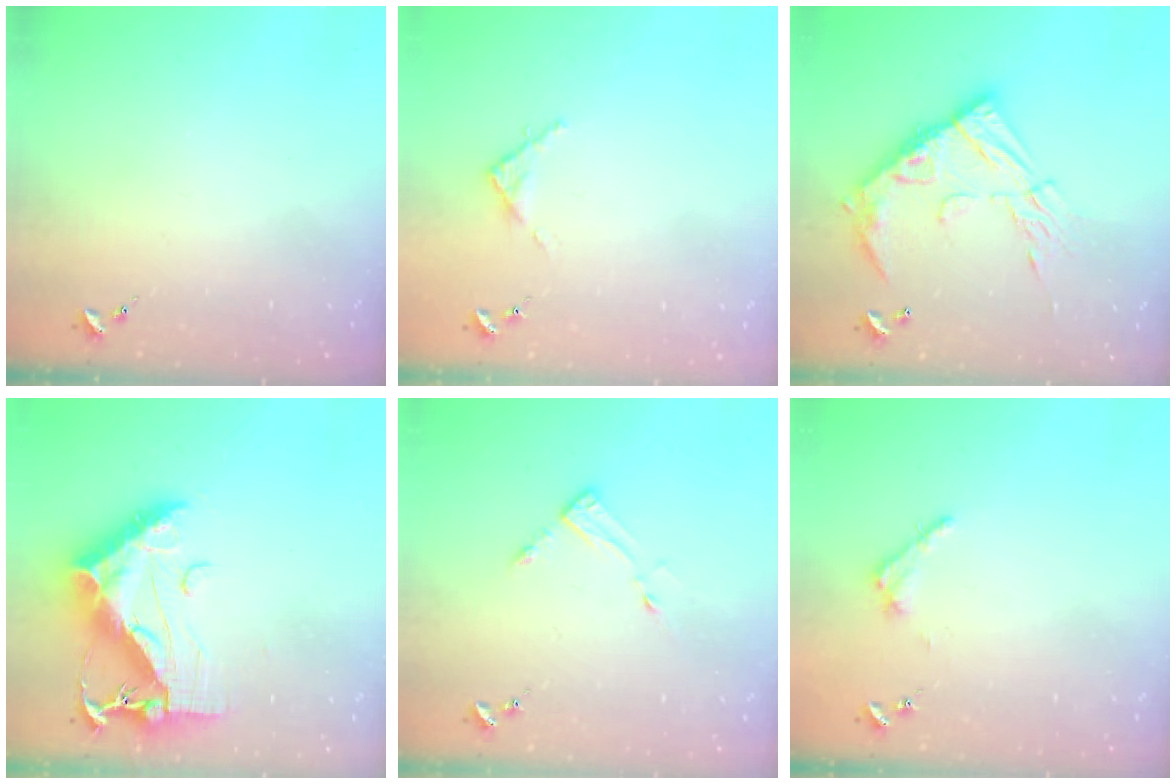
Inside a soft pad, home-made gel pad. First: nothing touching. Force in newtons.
{"total": 3.3, "press": 3.2, "slide": 0.3}
{"total": 17.2, "press": 17.2, "slide": 1.3}
{"total": 19.1, "press": 19.0, "slide": 1.6}
{"total": 3.5, "press": 3.4, "slide": 0.3}
{"total": 3.2, "press": 3.2, "slide": 0.4}